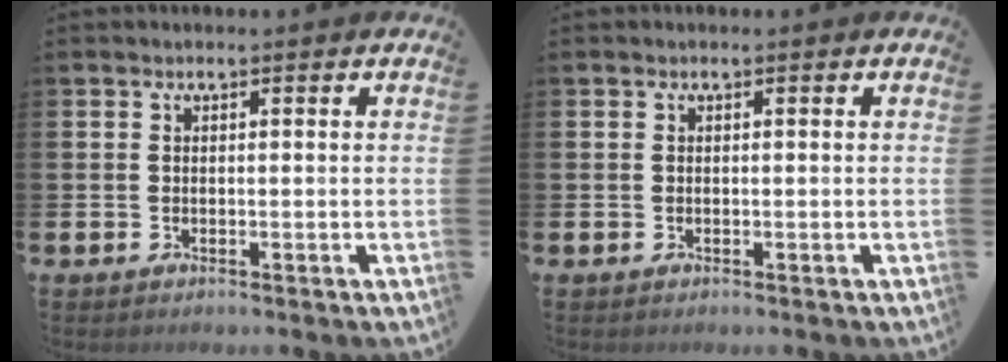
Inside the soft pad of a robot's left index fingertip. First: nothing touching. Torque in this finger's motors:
{"motor_torque": [-0.02, 0.01, -0.03, 0.01]}